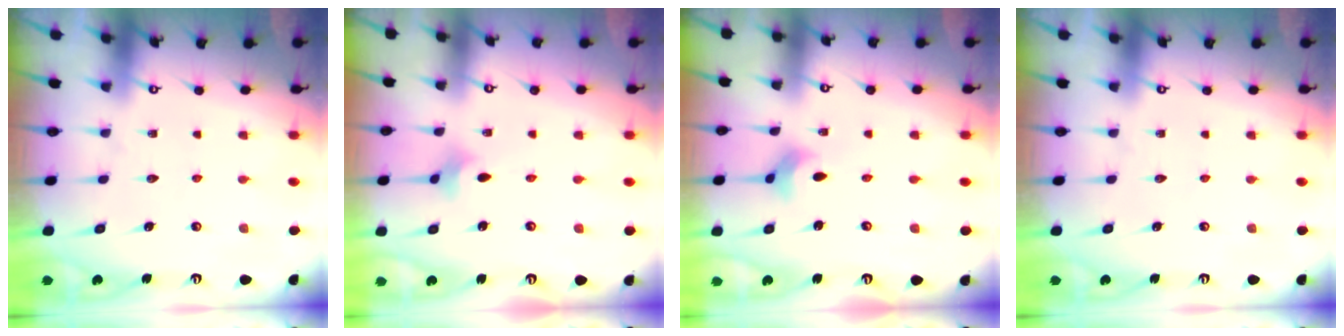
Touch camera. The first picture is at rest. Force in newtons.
{"total": 2.7, "press": 2.6, "slide": 0.7}
{"total": 3.2, "press": 3.2, "slide": 0.3}
{"total": 0.0}